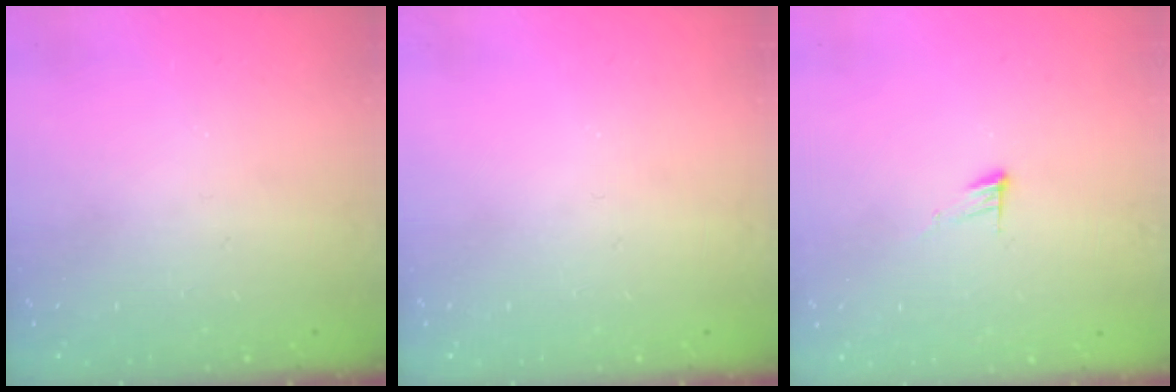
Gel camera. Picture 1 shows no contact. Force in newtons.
{"total": 0.0}
{"total": 5.2, "press": 5.2, "slide": 0.5}